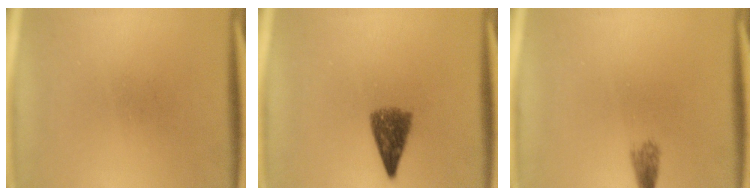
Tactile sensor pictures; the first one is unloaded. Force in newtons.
{"total": 4.8}
{"total": 1.7}